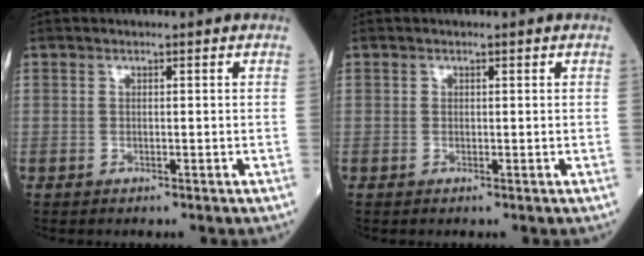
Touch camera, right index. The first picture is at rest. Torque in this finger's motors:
{"motor_torque": [-0.15, 0.11, -0.06, -0.01]}